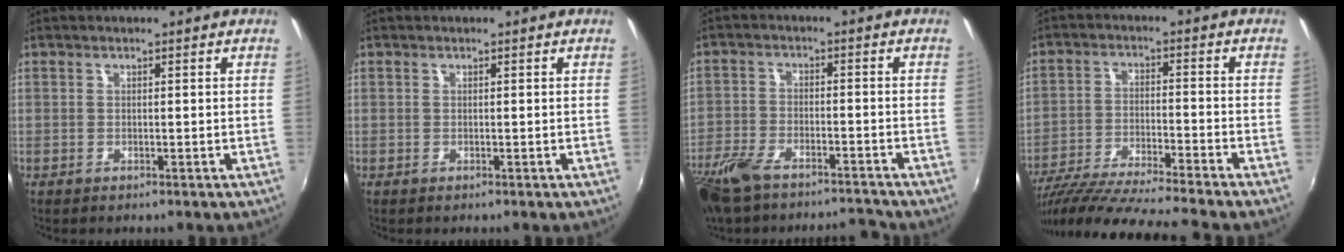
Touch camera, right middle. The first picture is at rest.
{"total": 0.0}
{"total": 12.1, "force": [-10.3, 3.5, 5.4], "torque": [-0.139, -0.014, -0.189]}
{"total": 17.6, "force": [-15.3, -1.4, 8.5], "torque": [-0.162, -0.041, -0.257]}